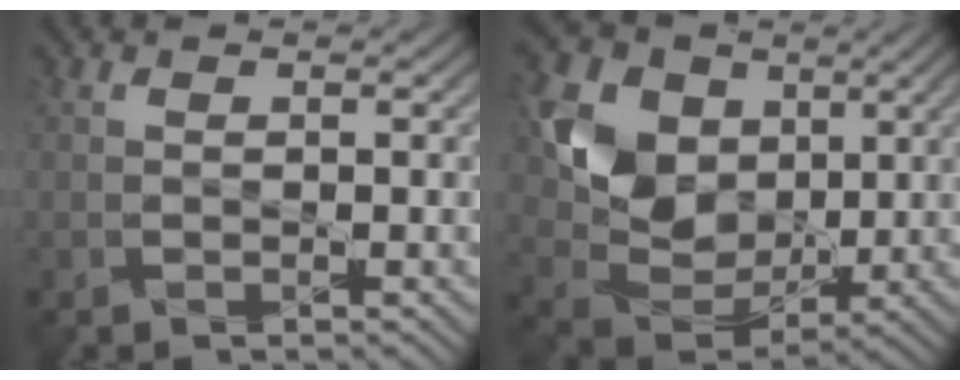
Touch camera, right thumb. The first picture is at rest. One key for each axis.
{"total": 9.8, "fx": 3.1, "fy": 8.0, "fz": 4.8, "tx": -0.127, "ty": -0.006, "tz": 0.058}